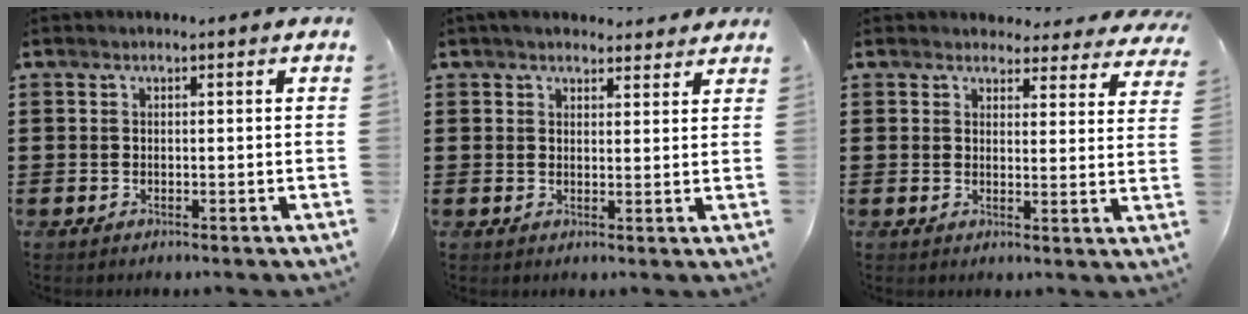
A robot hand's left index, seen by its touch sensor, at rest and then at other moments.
{"total": 3.2, "force": [2.9, 1.1, 0.6], "torque": [-0.012, -0.005, 0.053]}
{"total": 3.5, "force": [3.3, 1.0, 0.4], "torque": [-0.016, -0.014, 0.059]}